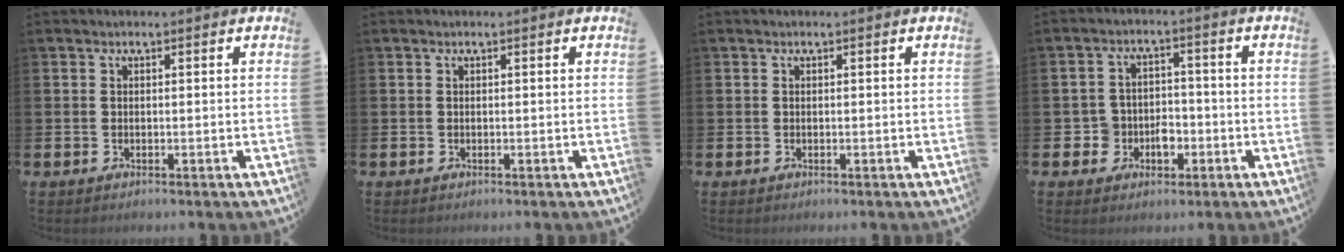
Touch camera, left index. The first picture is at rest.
{"total": 0.0}
{"total": 0.0}
{"total": 4.3, "force": [-1.6, 3.8, 1.1], "torque": [-0.029, 0.006, -0.036]}